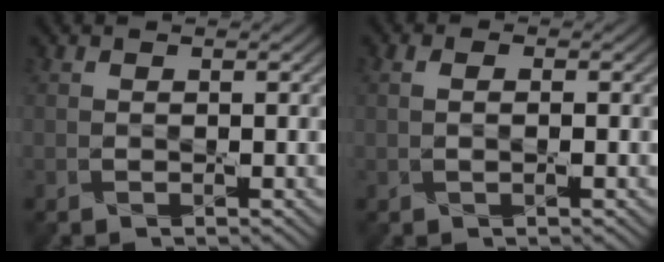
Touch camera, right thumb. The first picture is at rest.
{"total": 1.9, "force": [0.2, 0.9, 1.6], "torque": [-0.016, -0.004, -0.003]}